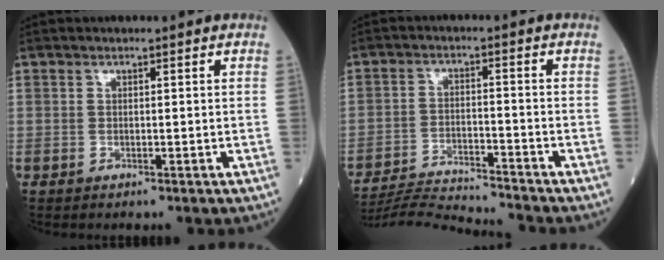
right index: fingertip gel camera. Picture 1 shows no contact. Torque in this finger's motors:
{"motor_torque": [-0.15, -0.20, 0.05, 0.01]}